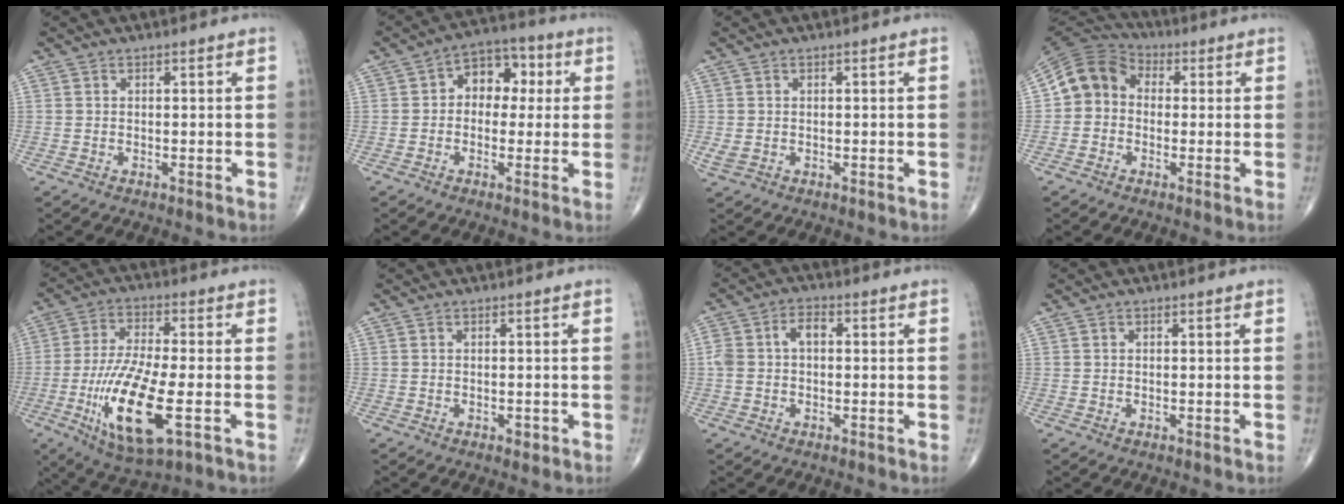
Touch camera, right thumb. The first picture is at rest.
{"total": 8.9, "force": [1.3, 6.5, 6.0], "torque": [-0.043, 0.027, 0.009]}
{"total": 1.7, "force": [-0.3, 1.3, 1.1], "torque": [-0.031, 0.001, -0.002]}
{"total": 9.3, "force": [-0.2, 8.0, 4.6], "torque": [-0.074, 0.029, -0.022]}
{"total": 16.9, "force": [-4.9, 5.1, 15.3], "torque": [-0.312, -0.002, -0.081]}
{"total": 1.2, "force": [-0.5, 0.7, 0.7], "torque": [-0.008, -0.001, -0.007]}
{"total": 5.5, "force": [0.3, 3.5, 4.2], "torque": [-0.090, 0.027, 0.004]}
{"total": 0.0}